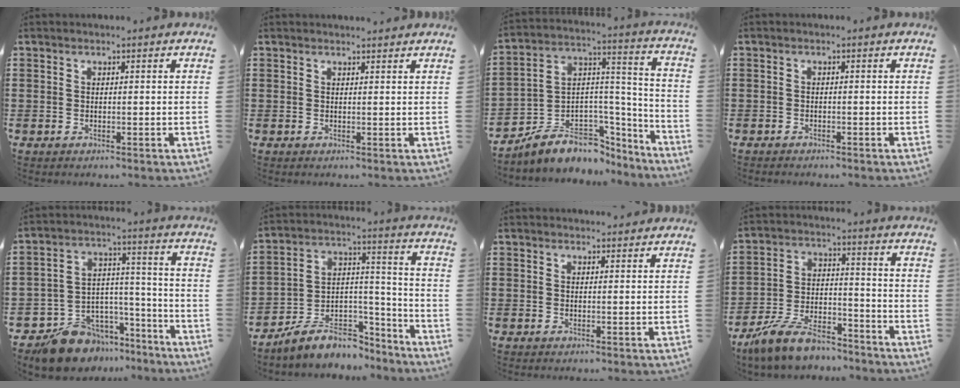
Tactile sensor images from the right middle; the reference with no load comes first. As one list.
[{"total": 0.9, "force": [0.9, -0.1, 0.2], "torque": [-0.005, -0.001, 0.017]}, {"total": 6.6, "force": [-5.4, 3.6, 1.2], "torque": [-0.040, -0.001, -0.103]}, {"total": 0.8, "force": [-0.8, 0.2, 0.1], "torque": [-0.002, 0.000, -0.016]}, {"total": 9.9, "force": [-8.8, 4.5, 1.0], "torque": [-0.020, 0.038, -0.163]}, {"total": 7.5, "force": [-6.6, 3.4, 1.4], "torque": [-0.032, 0.017, -0.125]}, {"total": 1.3, "force": [1.3, 0.1, 0.1], "torque": [0.003, -0.002, 0.022]}, {"total": 9.3, "force": [-8.0, 2.3, 4.1], "torque": [-0.086, 0.018, -0.157]}]